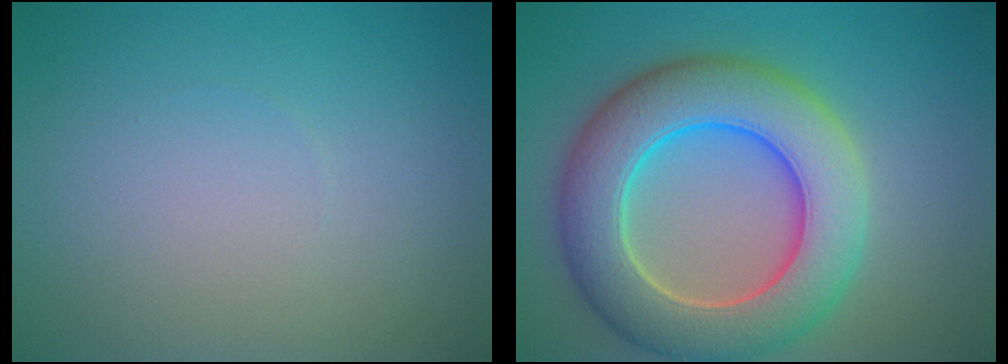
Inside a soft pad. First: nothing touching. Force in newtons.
{"total": 10.0, "press": 9.9, "slide": 0.7}